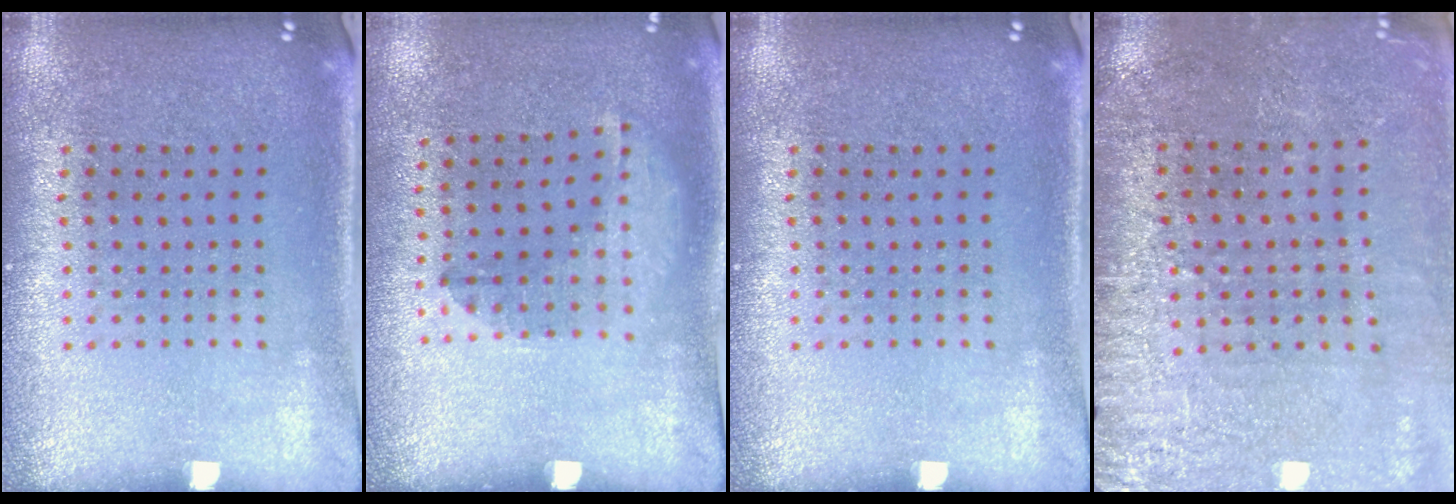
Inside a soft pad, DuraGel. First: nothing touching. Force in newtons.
{"total": 1.4, "press": 0.9, "slide": 1.1}
{"total": 0.0}
{"total": 2.9, "press": 2.9, "slide": 0.2}